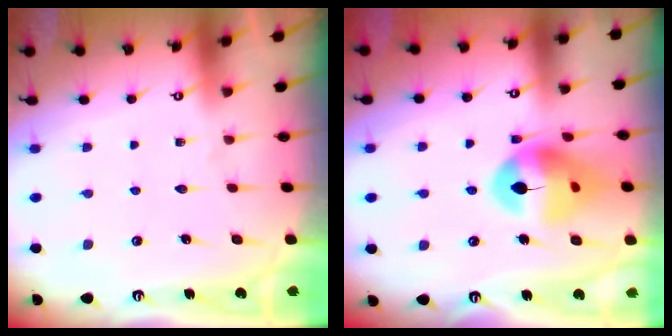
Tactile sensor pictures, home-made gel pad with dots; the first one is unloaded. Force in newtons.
{"total": 14.1, "press": 14.0, "slide": 1.6}